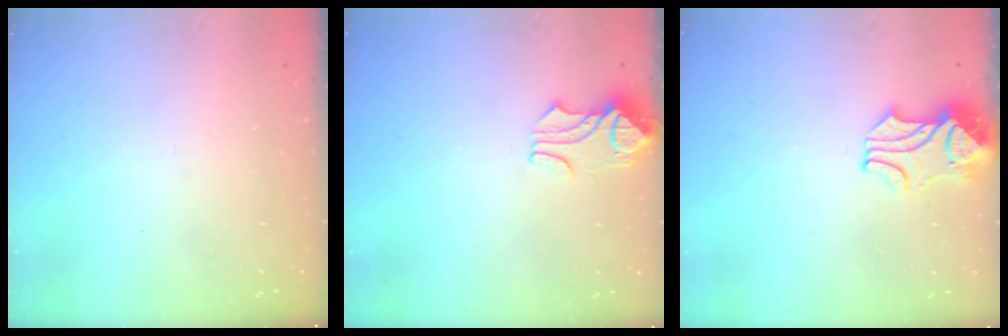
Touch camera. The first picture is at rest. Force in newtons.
{"total": 1.0, "press": 0.2, "slide": 1.0}
{"total": 2.3, "press": 2.1, "slide": 1.0}